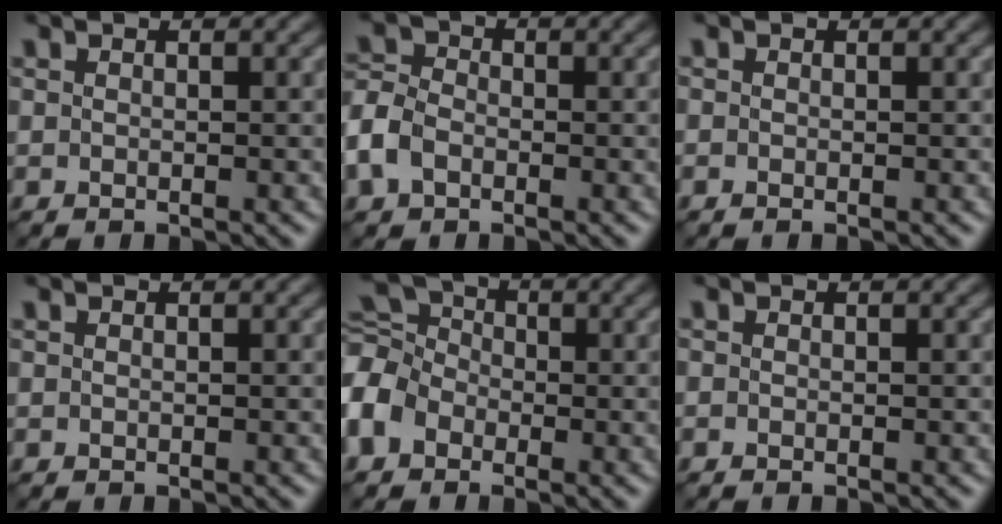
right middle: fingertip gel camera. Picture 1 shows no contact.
{"total": 4.1, "force": [-1.6, 2.9, 2.4], "torque": [-0.060, 0.004, -0.044]}
{"total": 0.0}
{"total": 0.0}
{"total": 6.4, "force": [-2.0, 5.0, 3.4], "torque": [-0.095, 0.013, -0.064]}
{"total": 0.0}